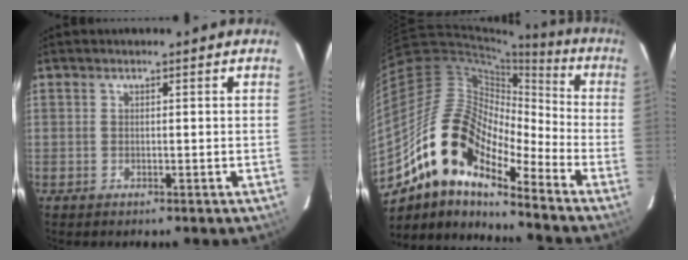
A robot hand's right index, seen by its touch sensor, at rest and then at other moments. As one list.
[{"total": 17.5, "force": [-11.9, 6.5, 11.1], "torque": [-0.185, -0.004, -0.241]}]